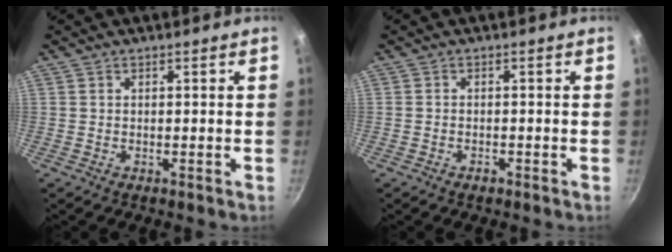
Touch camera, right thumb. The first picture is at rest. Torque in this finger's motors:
{"motor_torque": [-0.04, 0.21, -0.24, 0.10, 0.00]}